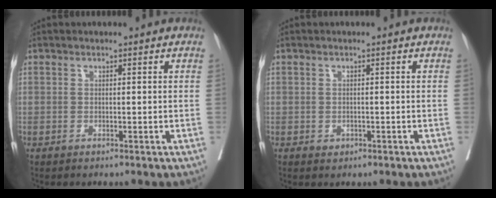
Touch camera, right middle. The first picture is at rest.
{"total": 1.0, "force": [-0.4, 0.8, 0.5], "torque": [-0.006, 0.003, 0.000]}